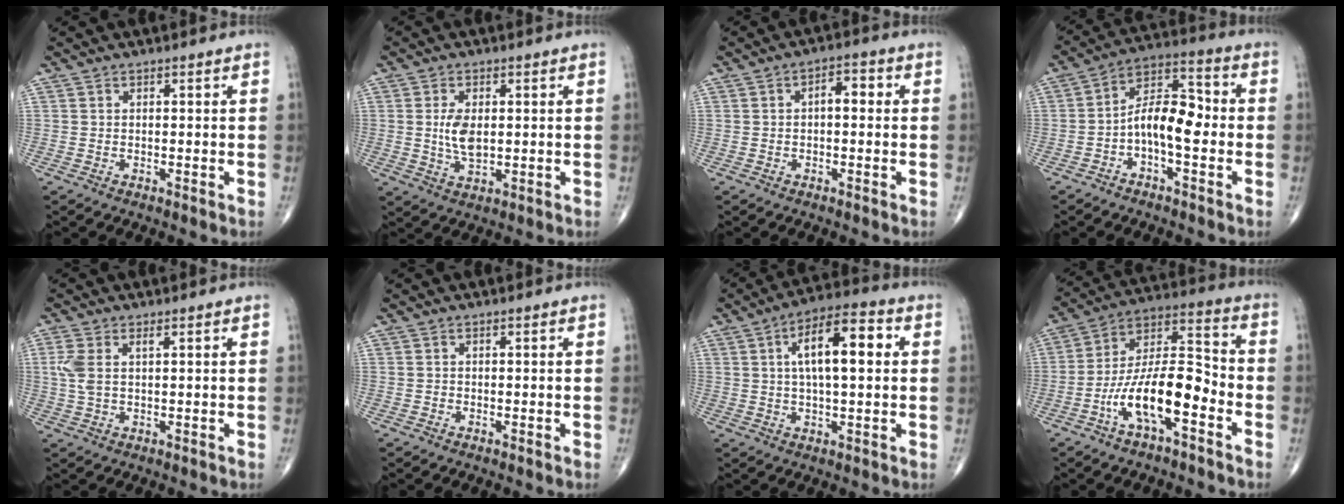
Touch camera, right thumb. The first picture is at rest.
{"total": 5.4, "force": [0.4, 2.8, 4.6], "torque": [-0.085, -0.009, 0.010]}
{"total": 3.8, "force": [0.2, 2.0, 3.2], "torque": [-0.033, 0.012, -0.005]}
{"total": 10.5, "force": [-2.1, 5.0, 9.0], "torque": [-0.138, 0.047, -0.045]}
{"total": 4.7, "force": [1.2, 2.1, 4.0], "torque": [-0.109, 0.010, 0.029]}
{"total": 0.0}
{"total": 12.7, "force": [2.5, 4.9, 11.4], "torque": [-0.174, 0.018, 0.032]}
{"total": 15.3, "force": [-6.1, 5.6, 12.8], "torque": [-0.227, 0.063, -0.112]}